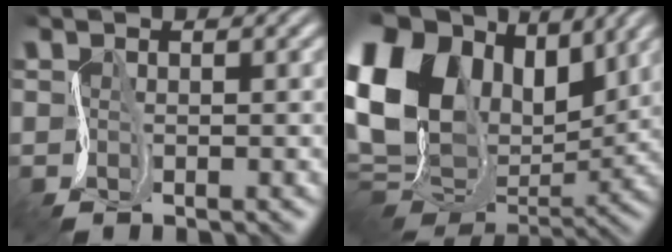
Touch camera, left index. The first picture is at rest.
{"total": 18.2, "force": [5.4, 12.0, 12.5], "torque": [-0.258, 0.035, 0.102]}